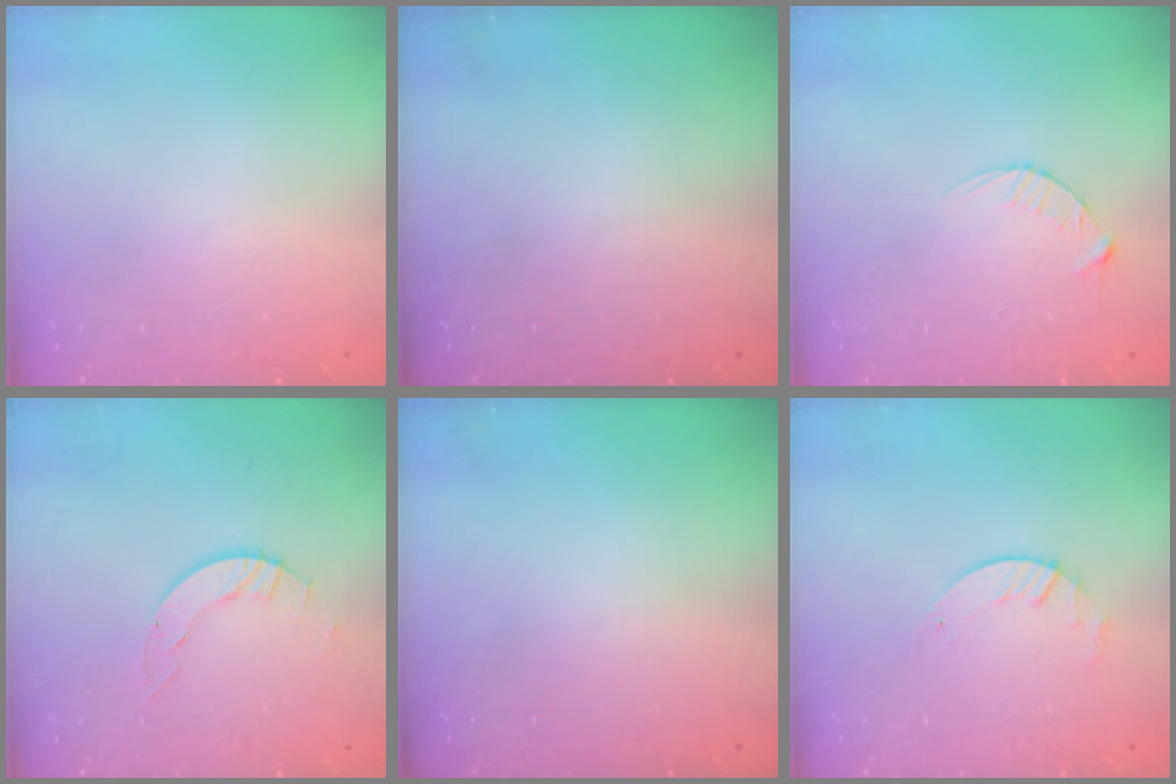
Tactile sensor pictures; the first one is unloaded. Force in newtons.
{"total": 0.0}
{"total": 3.0, "press": 3.0, "slide": 0.4}
{"total": 2.1, "press": 2.1, "slide": 0.3}
{"total": 0.0}
{"total": 1.8, "press": 1.8, "slide": 0.2}